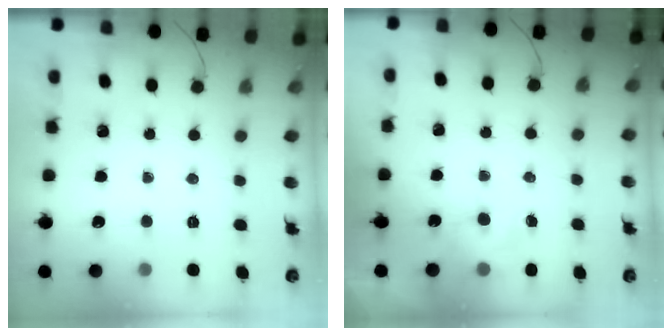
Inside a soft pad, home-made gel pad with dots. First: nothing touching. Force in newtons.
{"total": 4.1, "press": 4.0, "slide": 1.2}